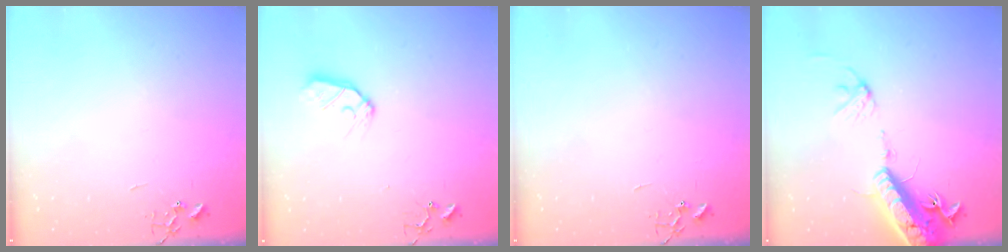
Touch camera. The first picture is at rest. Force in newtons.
{"total": 9.2, "press": 9.2, "slide": 0.8}
{"total": 0.0}
{"total": 18.2, "press": 17.7, "slide": 4.2}